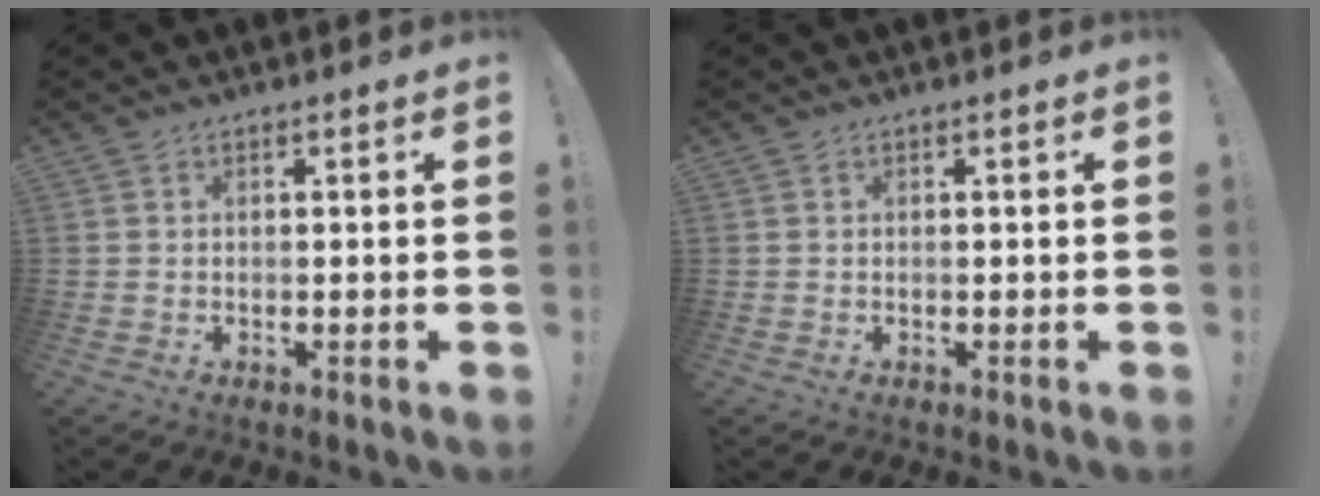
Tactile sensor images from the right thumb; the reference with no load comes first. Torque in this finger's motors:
{"motor_torque": [0.16, 0.36, -0.04, -0.01, 0.00]}